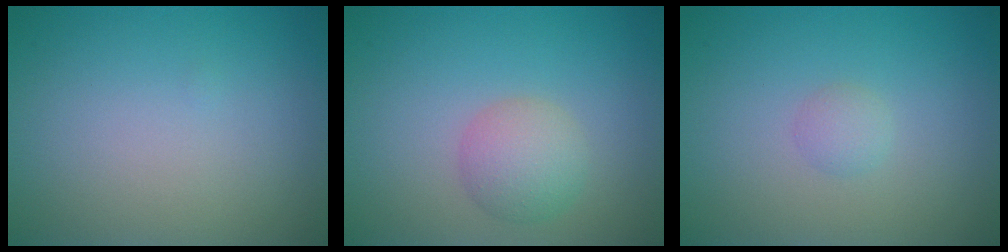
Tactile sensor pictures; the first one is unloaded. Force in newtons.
{"total": 2.9, "press": 2.9, "slide": 0.1}
{"total": 1.0, "press": 1.0, "slide": 0.1}